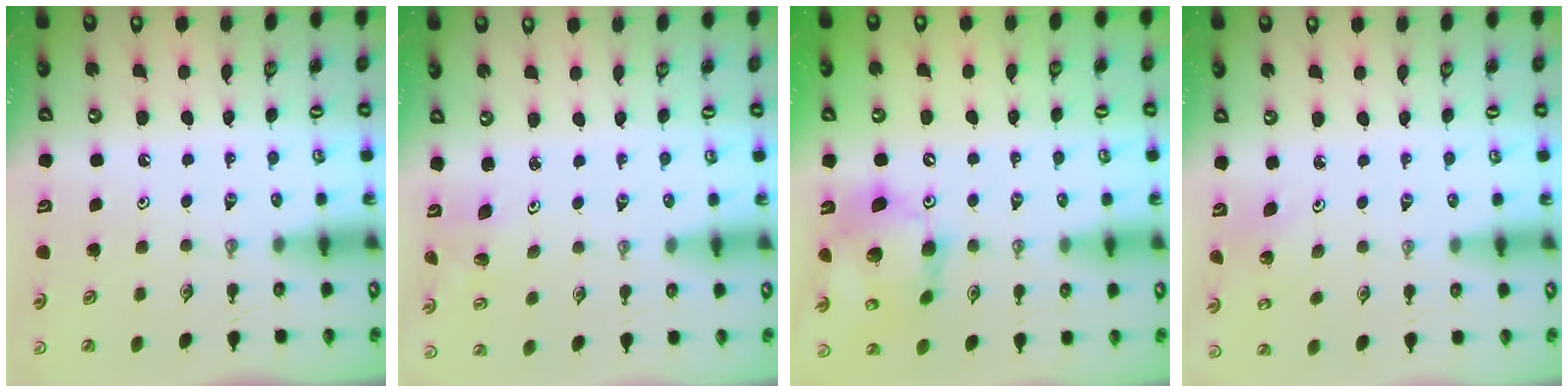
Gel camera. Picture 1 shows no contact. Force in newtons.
{"total": 2.0, "press": 2.0, "slide": 0.1}
{"total": 14.5, "press": 14.4, "slide": 2.0}
{"total": 2.2, "press": 2.2, "slide": 0.2}